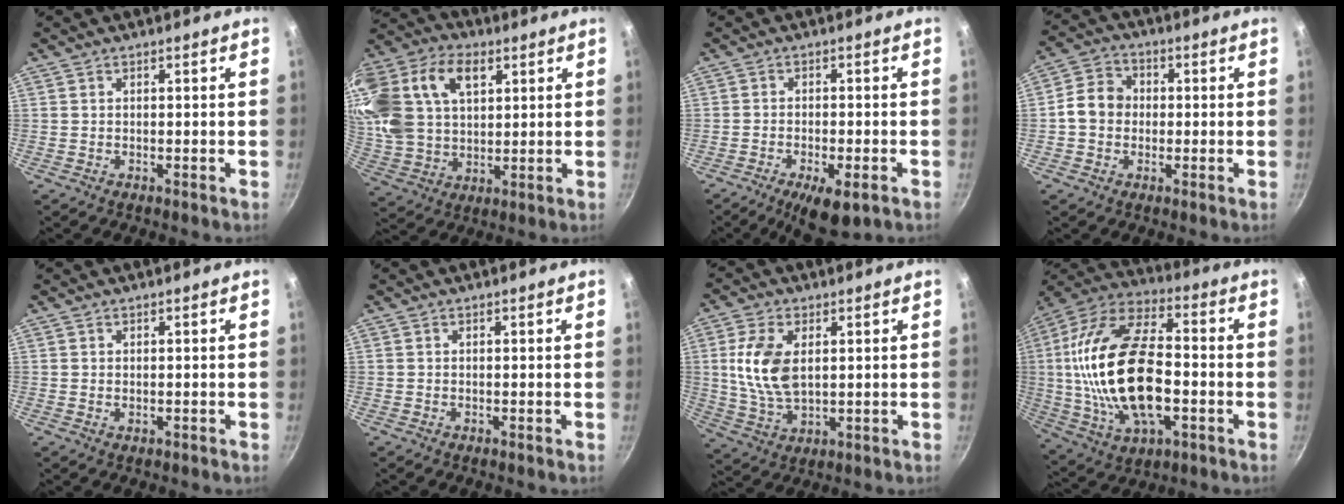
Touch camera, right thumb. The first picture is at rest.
{"total": 25.3, "force": [9.1, 16.7, 16.8], "torque": [-0.360, 0.019, 0.167]}
{"total": 8.3, "force": [-4.1, 3.1, 6.5], "torque": [-0.099, 0.010, -0.057]}
{"total": 7.2, "force": [-0.3, 6.2, 3.7], "torque": [-0.038, 0.017, -0.023]}
{"total": 0.5, "force": [0.0, 0.4, 0.4], "torque": [-0.005, -0.001, 0.000]}
{"total": 0.0}
{"total": 12.2, "force": [2.3, 7.2, 9.5], "torque": [-0.179, -0.014, 0.050]}
{"total": 26.0, "force": [-2.3, 13.9, 21.9], "torque": [-0.419, 0.027, -0.042]}